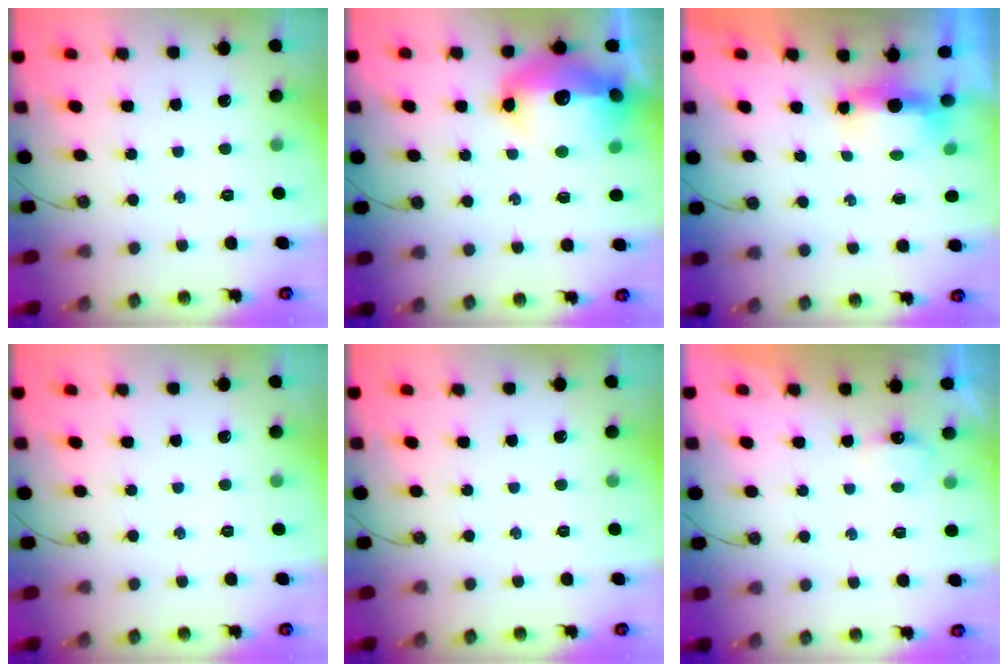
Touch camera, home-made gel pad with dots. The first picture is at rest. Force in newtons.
{"total": 20.6, "press": 20.5, "slide": 1.8}
{"total": 6.6, "press": 5.4, "slide": 3.9}
{"total": 0.0}
{"total": 0.0}
{"total": 3.7, "press": 3.7, "slide": 0.5}